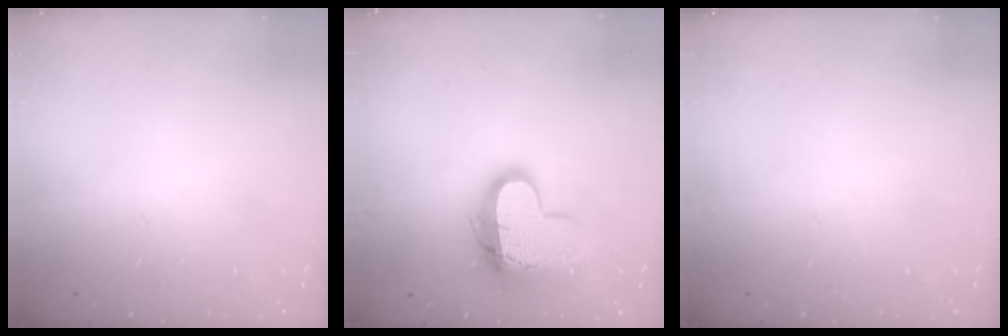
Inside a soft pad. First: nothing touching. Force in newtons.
{"total": 14.4, "press": 14.4, "slide": 1.0}
{"total": 0.0}